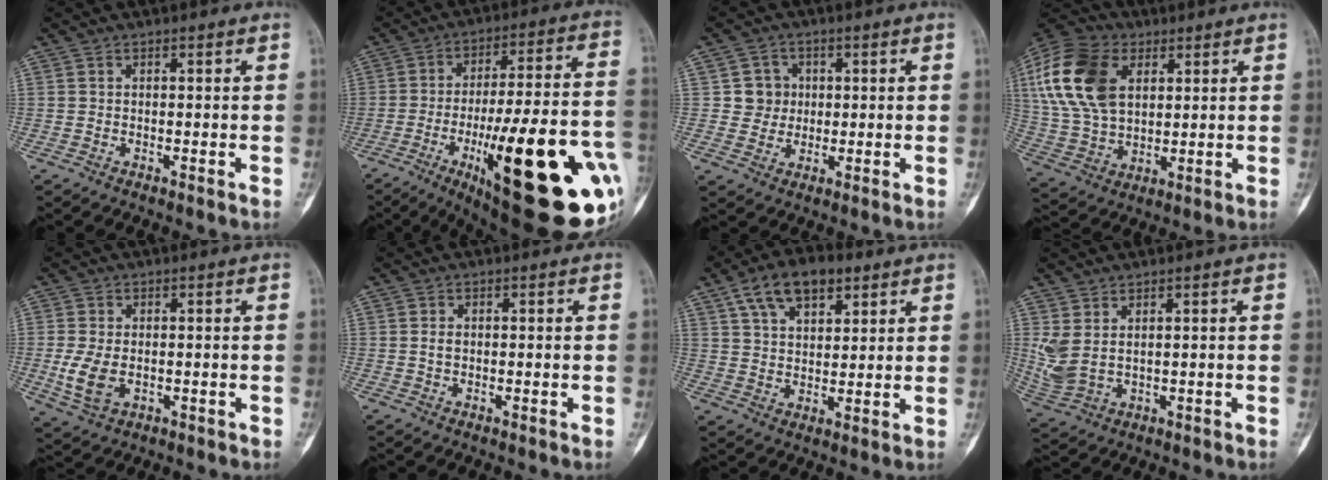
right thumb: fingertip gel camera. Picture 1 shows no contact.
{"total": 33.6, "force": [-10.5, 8.8, 30.6], "torque": [-0.377, 0.020, -0.143]}
{"total": 5.3, "force": [0.8, 5.2, 0.7], "torque": [0.022, 0.006, 0.009]}
{"total": 18.9, "force": [5.8, 12.4, 13.1], "torque": [-0.260, -0.003, 0.105]}
{"total": 6.5, "force": [-0.9, 4.2, 4.9], "torque": [-0.101, -0.008, -0.011]}
{"total": 1.3, "force": [0.0, 1.0, 0.9], "torque": [-0.016, 0.004, -0.001]}
{"total": 11.5, "force": [6.2, 6.2, 7.4], "torque": [-0.106, -0.007, 0.106]}
{"total": 5.9, "force": [1.5, 3.4, 4.7], "torque": [-0.112, -0.004, 0.046]}